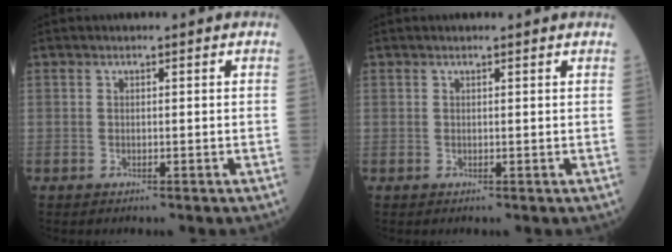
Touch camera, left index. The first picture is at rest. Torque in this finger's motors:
{"motor_torque": [-0.06, 0.33, 0.00, -0.01]}